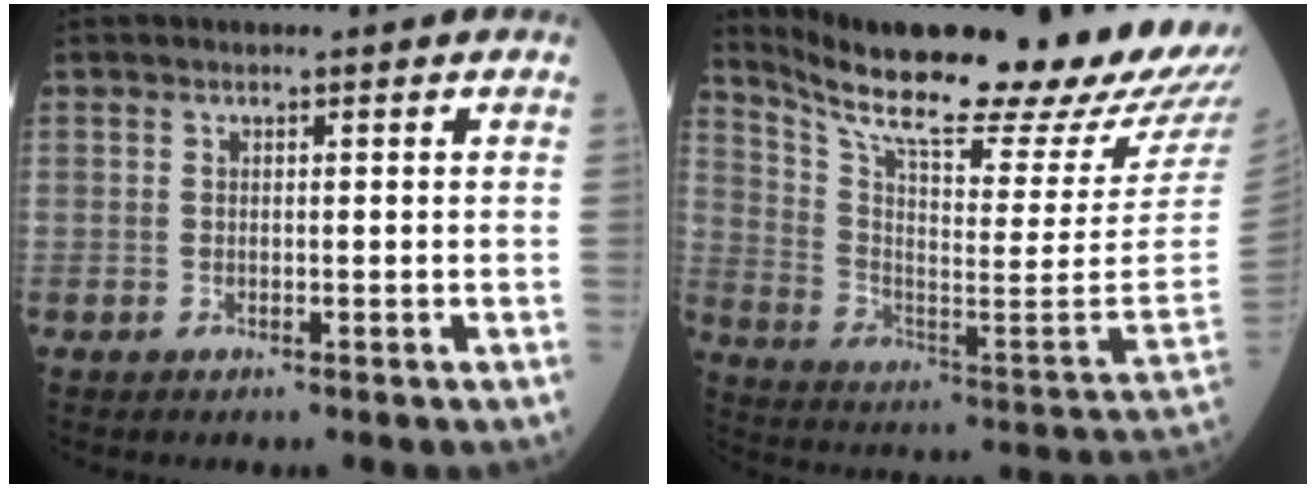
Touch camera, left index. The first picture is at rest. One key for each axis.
{"total": 31.3, "fx": 27.1, "fy": 2.1, "fz": 15.5, "tx": -0.267, "ty": -0.096, "tz": 0.377}